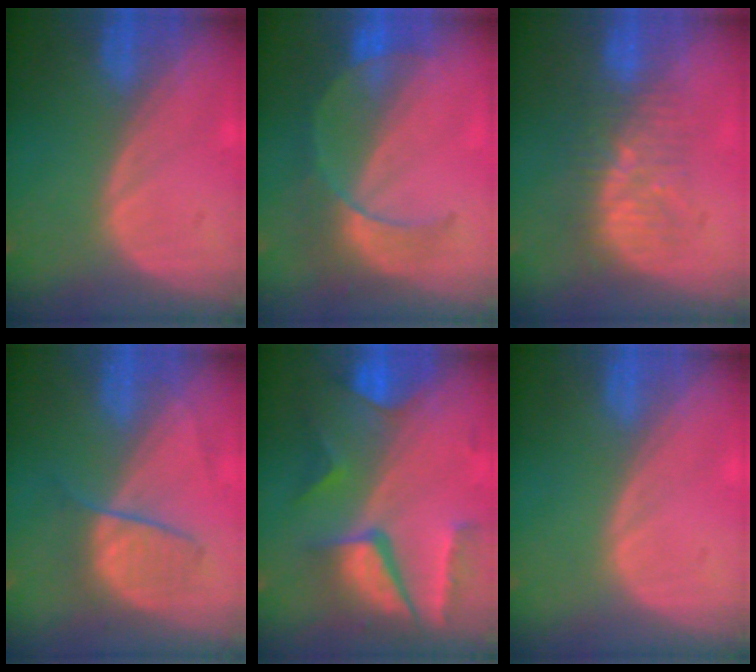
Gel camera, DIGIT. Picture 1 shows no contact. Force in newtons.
{"total": 7.9, "press": 6.9, "slide": 3.9}
{"total": 7.8, "press": 7.4, "slide": 2.6}
{"total": 4.9, "press": 4.9, "slide": 0.5}
{"total": 10.4, "press": 8.8, "slide": 5.5}
{"total": 0.0}